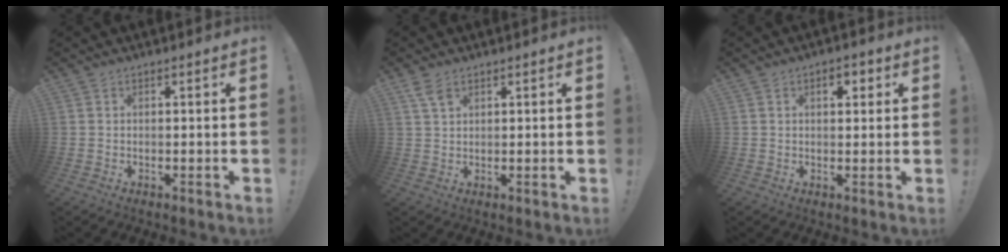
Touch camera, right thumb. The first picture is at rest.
{"total": 3.9, "force": [2.2, 1.8, 2.6], "torque": [-0.052, -0.004, 0.042]}
{"total": 3.6, "force": [1.2, 2.1, 2.7], "torque": [-0.026, -0.003, 0.012]}